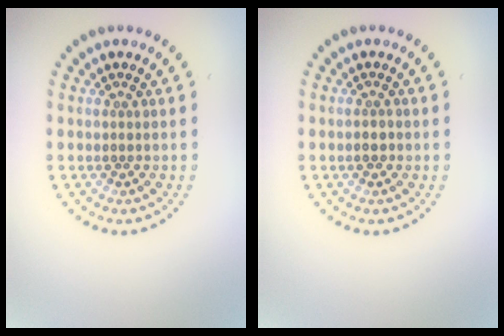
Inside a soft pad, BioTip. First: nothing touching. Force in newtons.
{"total": 1.0, "press": 0.9, "slide": 0.3}